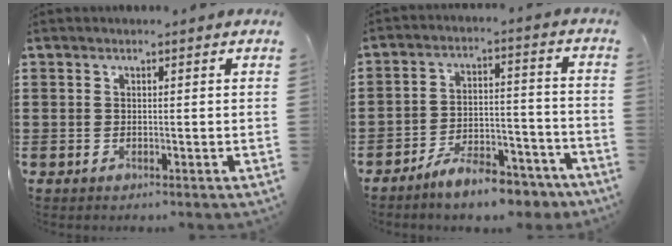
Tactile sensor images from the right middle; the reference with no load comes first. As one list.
[{"total": 8.2, "force": [-7.4, 1.4, 3.3], "torque": [-0.046, 0.023, -0.137]}]